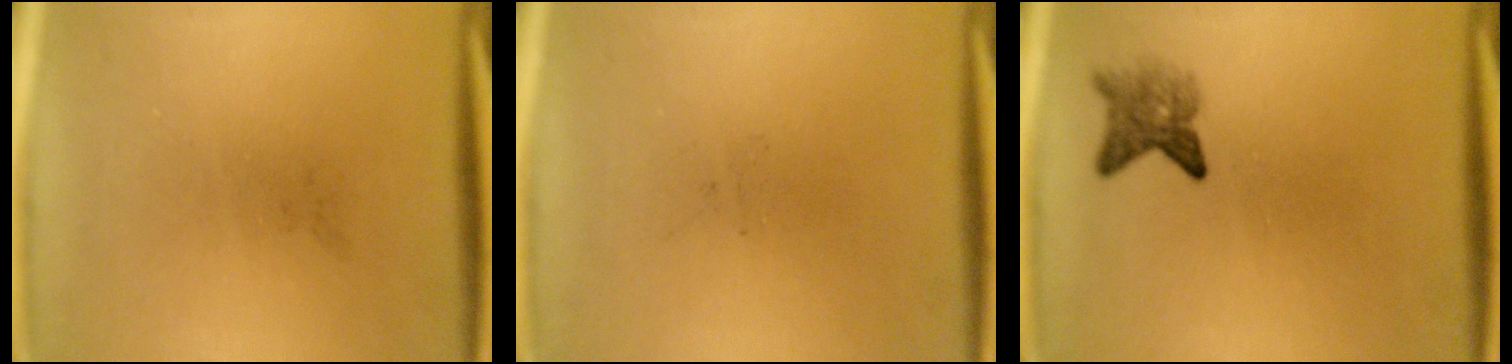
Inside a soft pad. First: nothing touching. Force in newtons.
{"total": 0.0}
{"total": 3.1}